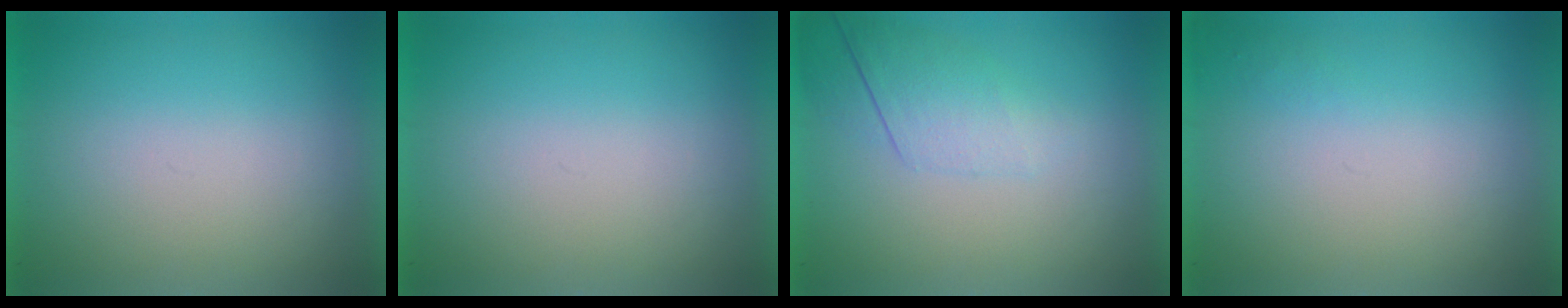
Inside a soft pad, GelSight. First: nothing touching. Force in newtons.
{"total": 0.0}
{"total": 2.2}
{"total": 1.1}